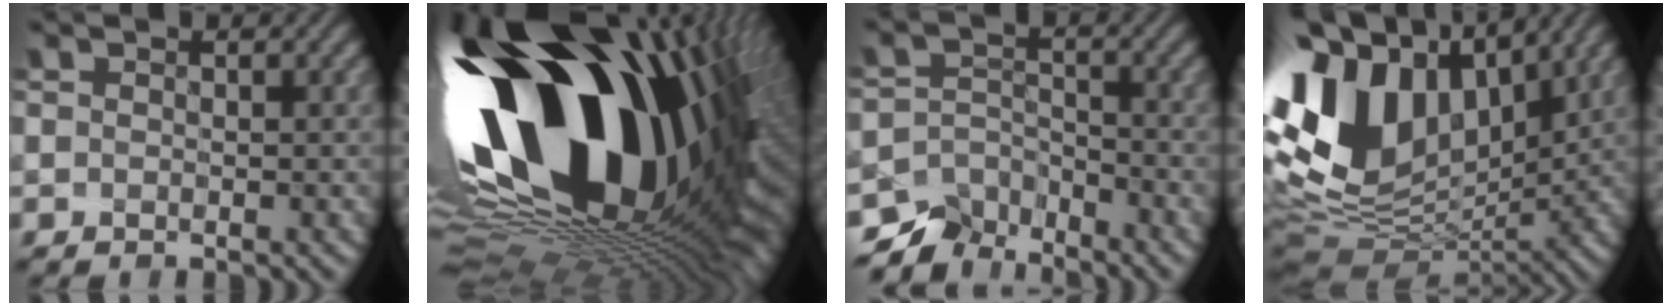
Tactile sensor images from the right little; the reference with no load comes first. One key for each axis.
{"total": 21.0, "fx": 6.6, "fy": 10.8, "fz": 16.7, "tx": -0.282, "ty": 0.002, "tz": 0.109}
{"total": 5.3, "fx": -4.9, "fy": 1.7, "fz": 0.5, "tx": -0.004, "ty": -0.004, "tz": -0.089}
{"total": 14.4, "fx": 4.2, "fy": 9.3, "fz": 10.2, "tx": -0.240, "ty": 0.022, "tz": 0.078}